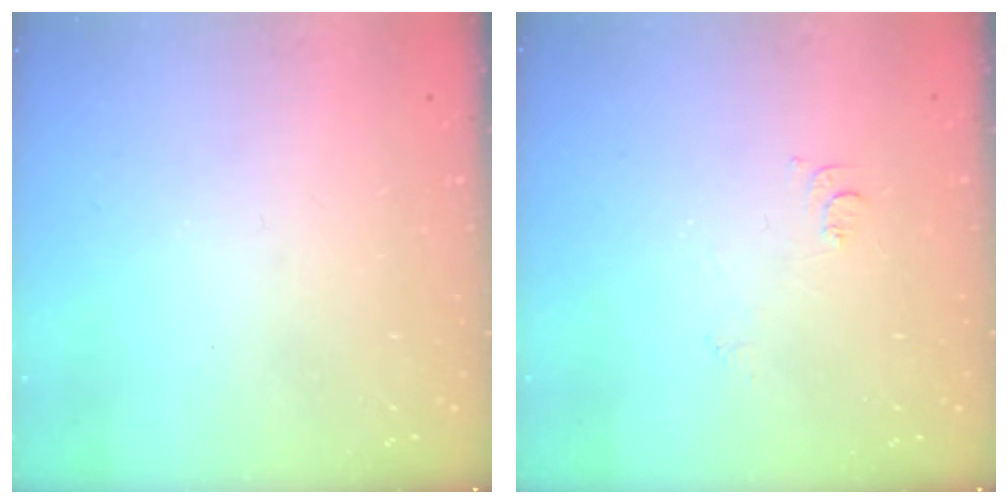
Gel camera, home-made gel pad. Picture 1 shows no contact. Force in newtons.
{"total": 6.0, "press": 5.9, "slide": 0.7}